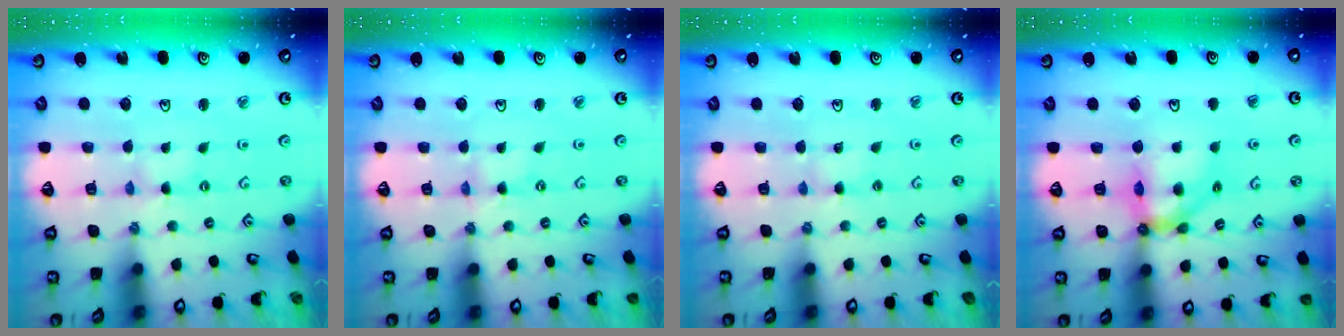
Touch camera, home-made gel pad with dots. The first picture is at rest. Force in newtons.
{"total": 0.0}
{"total": 1.9, "press": 1.8, "slide": 0.3}
{"total": 9.0, "press": 8.9, "slide": 1.7}